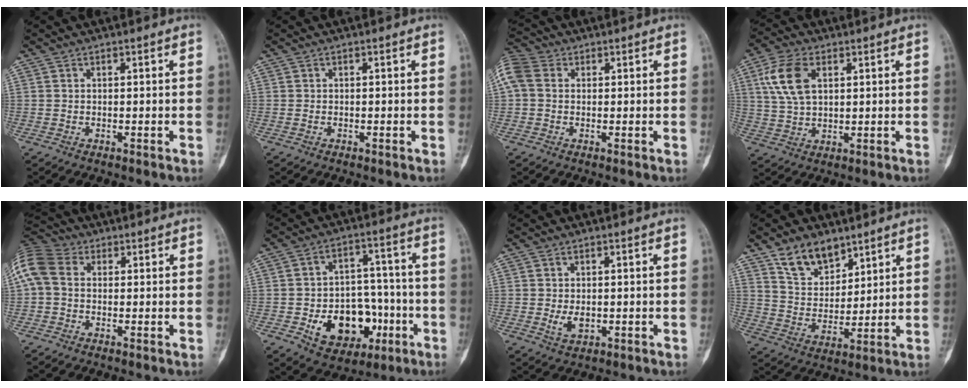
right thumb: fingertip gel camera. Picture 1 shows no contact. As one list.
[{"total": 0.0}, {"total": 6.3, "force": [1.2, 4.6, 4.1], "torque": [-0.103, 0.021, 0.017]}, {"total": 9.3, "force": [3.0, 5.4, 7.0], "torque": [-0.140, 0.004, 0.059]}, {"total": 10.9, "force": [1.7, 7.9, 7.2], "torque": [-0.171, 0.031, 0.020]}, {"total": 15.7, "force": [-4.9, 11.4, 9.7], "torque": [-0.102, 0.043, -0.059]}, {"total": 3.2, "force": [-0.4, 2.1, 2.4], "torque": [-0.040, -0.004, 0.000]}, {"total": 9.6, "force": [6.8, 5.4, 4.2], "torque": [-0.042, -0.044, 0.131]}]